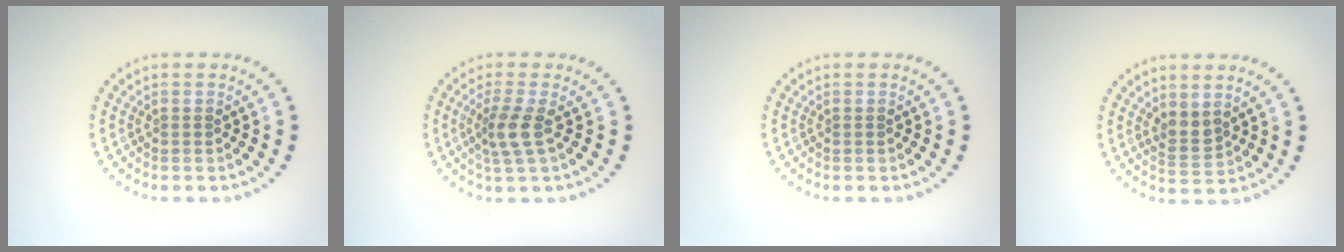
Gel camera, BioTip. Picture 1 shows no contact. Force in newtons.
{"total": 2.4, "press": 1.8, "slide": 1.6}
{"total": 0.0}
{"total": 1.8, "press": 1.6, "slide": 1.0}